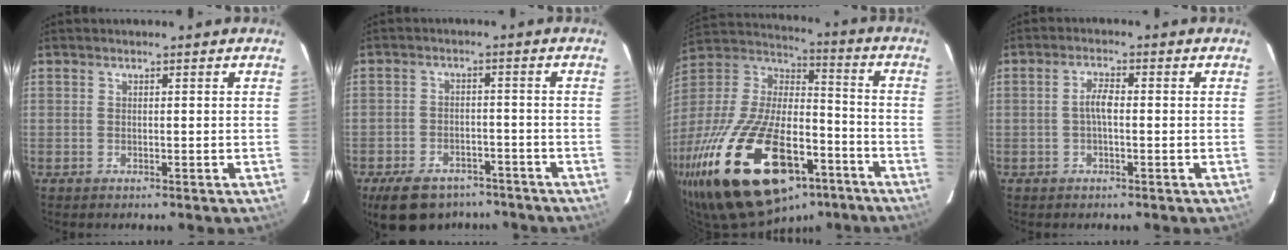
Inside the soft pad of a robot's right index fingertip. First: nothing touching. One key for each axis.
{"total": 13.1, "fx": -9.7, "fy": 7.1, "fz": 5.4, "tx": -0.135, "ty": 0.007, "tz": -0.135}
{"total": 36.4, "fx": -19.9, "fy": 16.8, "fz": 25.5, "tx": -0.502, "ty": -0.025, "tz": -0.316}
{"total": 2.8, "fx": -0.4, "fy": 0.8, "fz": 2.6, "tx": -0.053, "ty": 0.008, "tz": -0.007}